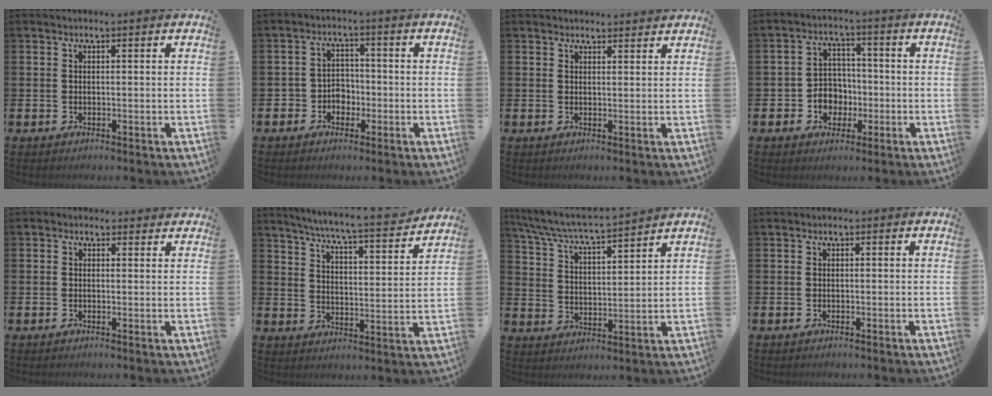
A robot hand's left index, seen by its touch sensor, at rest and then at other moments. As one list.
[{"total": 3.1, "force": [-1.7, 2.6, 0.6], "torque": [-0.022, 0.005, -0.039]}, {"total": 1.9, "force": [1.9, 0.4, -0.1], "torque": [0.006, -0.007, 0.033]}, {"total": 4.4, "force": [-1.0, 4.1, 1.3], "torque": [-0.039, 0.006, -0.025]}, {"total": 0.9, "force": [0.4, 0.8, 0.2], "torque": [-0.005, 0.008, 0.006]}, {"total": 7.1, "force": [6.7, -0.1, 2.4], "torque": [-0.065, -0.054, 0.112]}, {"total": 6.4, "force": [6.1, 0.1, 1.9], "torque": [-0.066, -0.040, 0.106]}, {"total": 0.7, "force": [-0.5, 0.5, 0.1], "torque": [-0.011, 0.006, -0.010]}]